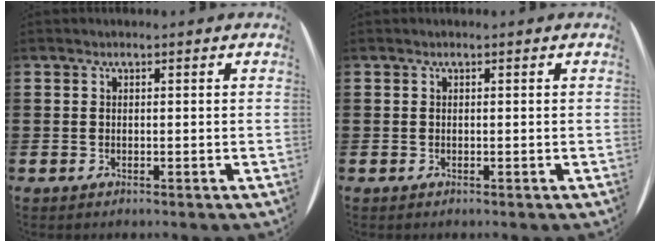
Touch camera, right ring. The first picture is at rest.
{"total": 0.0}